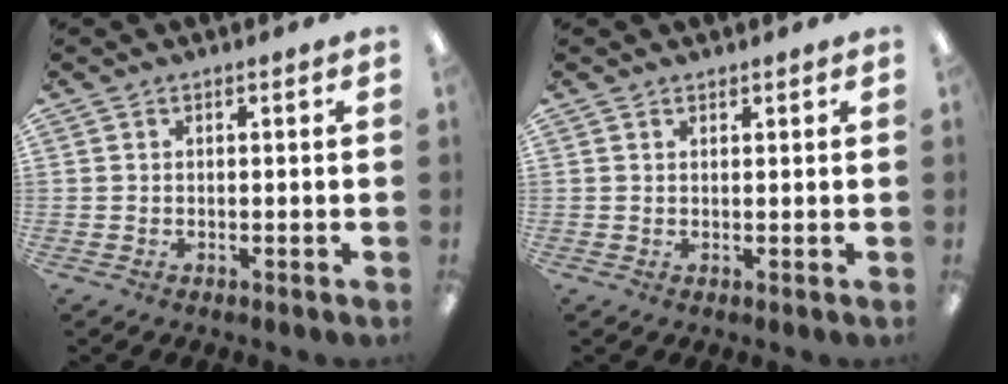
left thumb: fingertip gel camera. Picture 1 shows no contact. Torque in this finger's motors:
{"motor_torque": [-0.17, -0.15, -0.12, 0.29, -0.06]}